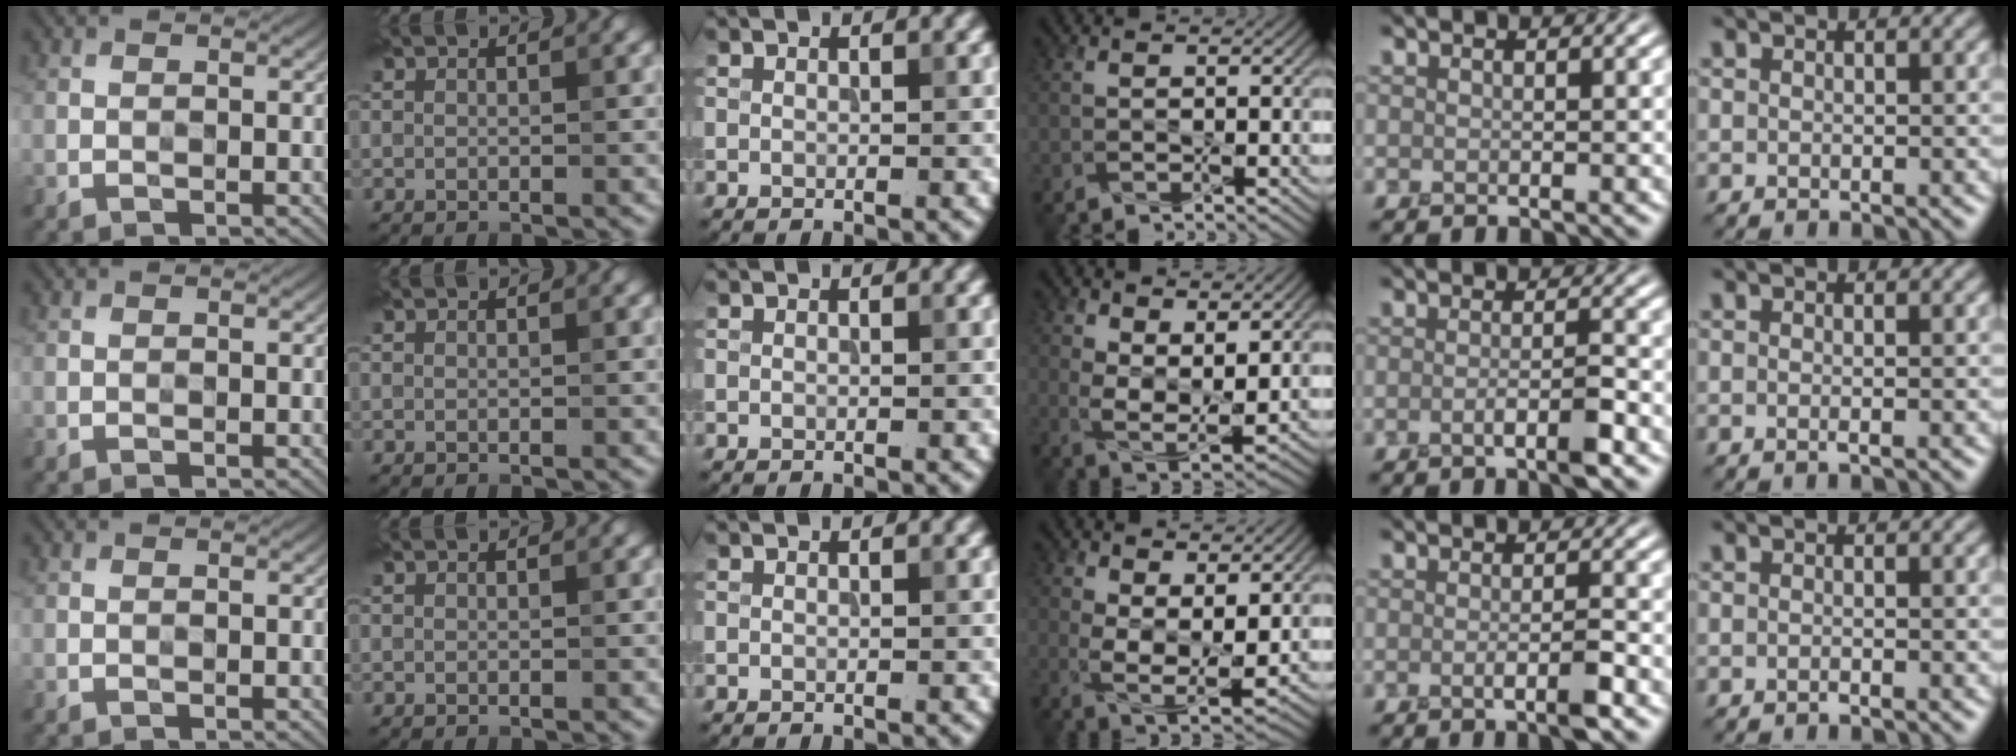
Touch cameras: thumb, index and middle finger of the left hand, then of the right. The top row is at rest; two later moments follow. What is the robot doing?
{"motion": "squeeze", "object": "air blower"}